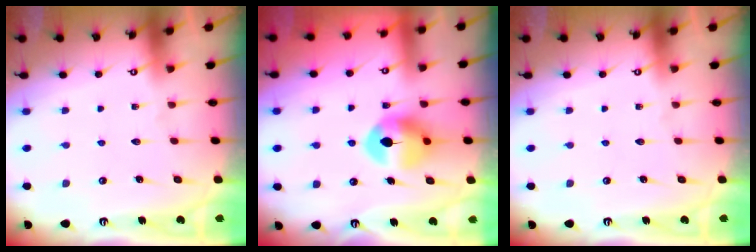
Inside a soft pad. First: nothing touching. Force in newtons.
{"total": 11.3, "press": 11.3, "slide": 0.5}
{"total": 0.0}